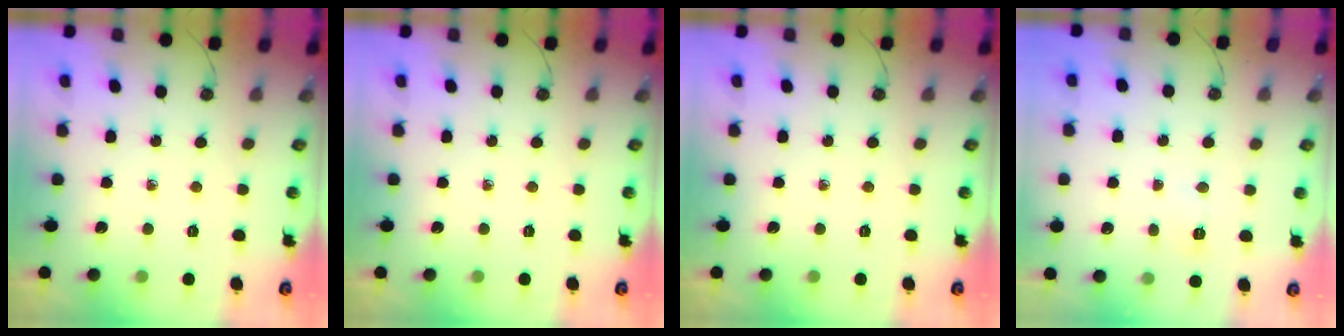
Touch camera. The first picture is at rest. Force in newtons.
{"total": 0.0}
{"total": 0.0}
{"total": 3.7, "press": 3.7, "slide": 0.6}